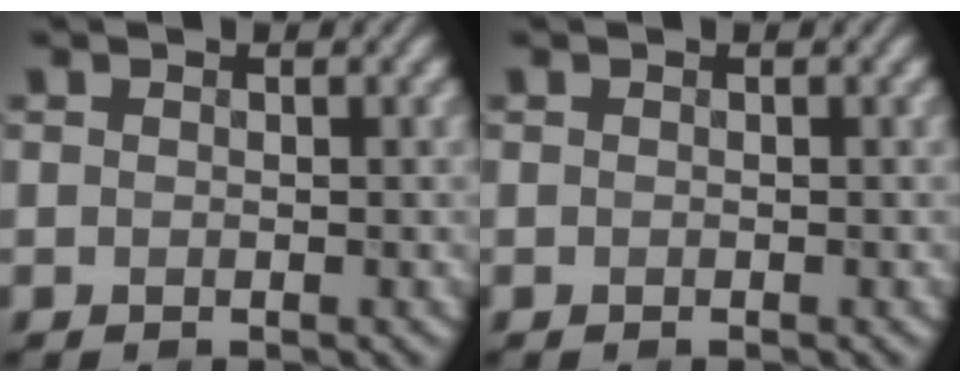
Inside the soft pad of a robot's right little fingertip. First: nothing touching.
{"total": 0.0}